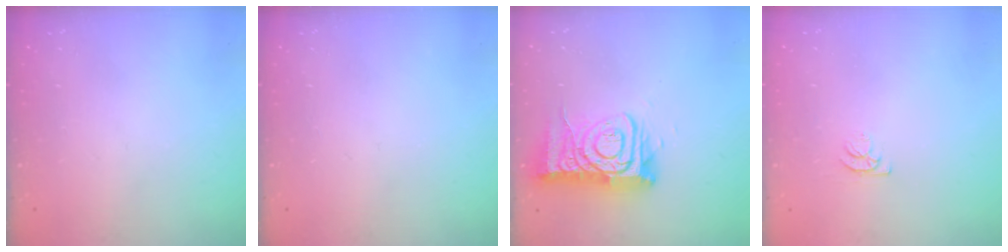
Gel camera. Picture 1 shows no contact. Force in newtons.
{"total": 0.0}
{"total": 14.2, "press": 14.1, "slide": 1.5}
{"total": 4.3, "press": 4.2, "slide": 0.5}